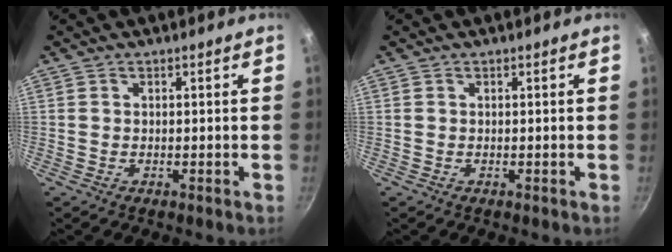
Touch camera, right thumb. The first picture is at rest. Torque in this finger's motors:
{"motor_torque": [0.00, 0.00, 0.07, -0.07, 0.00]}